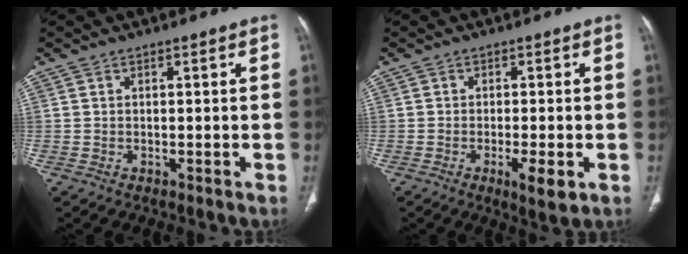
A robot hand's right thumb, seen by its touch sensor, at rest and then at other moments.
{"total": 4.8, "force": [-1.7, 1.1, 4.3], "torque": [-0.072, -0.010, -0.026]}